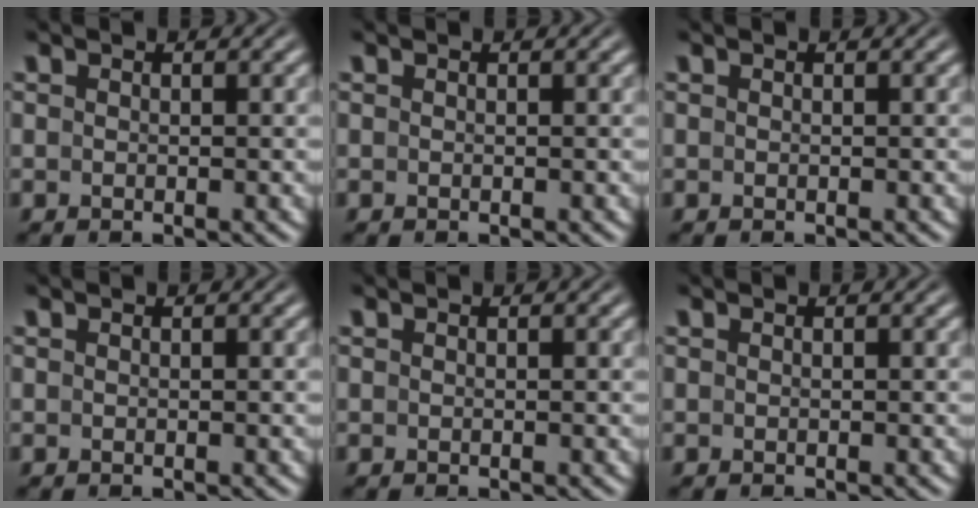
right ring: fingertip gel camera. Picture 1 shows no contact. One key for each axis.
{"total": 0.0}
{"total": 0.0}
{"total": 0.0}
{"total": 0.0}
{"total": 0.0}